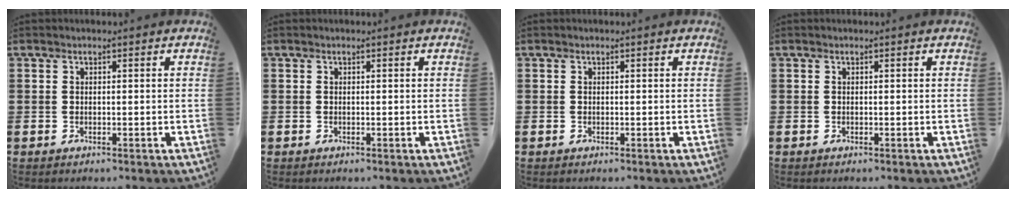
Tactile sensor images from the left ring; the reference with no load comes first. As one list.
[{"total": 0.0}, {"total": 0.0}, {"total": 0.0}]